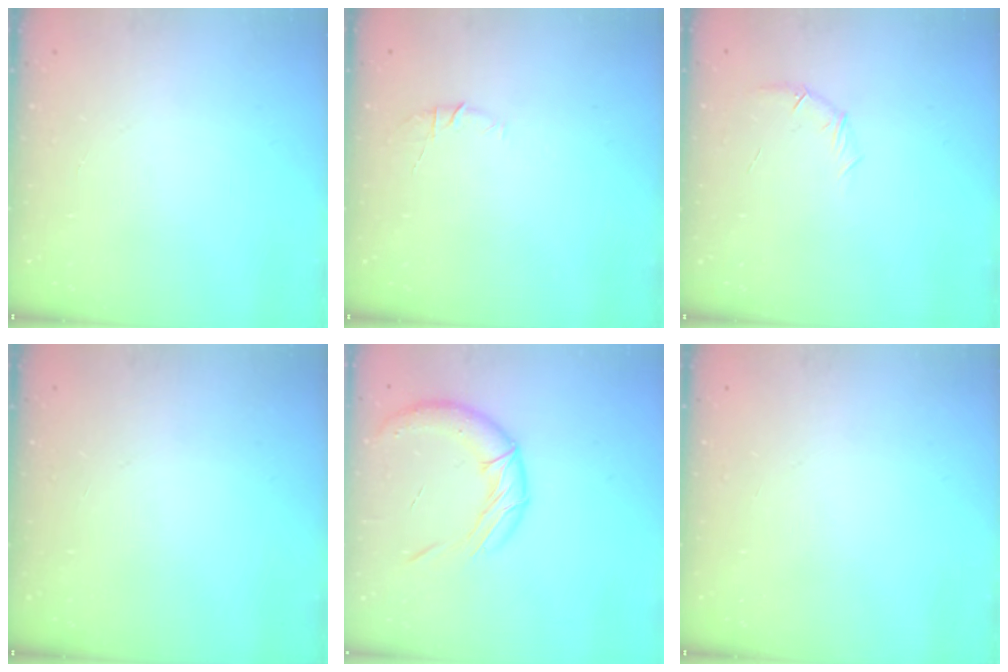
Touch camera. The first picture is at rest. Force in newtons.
{"total": 4.8, "press": 4.7, "slide": 1.2}
{"total": 6.3, "press": 6.1, "slide": 1.5}
{"total": 0.0}
{"total": 14.7, "press": 14.5, "slide": 2.0}
{"total": 0.0}